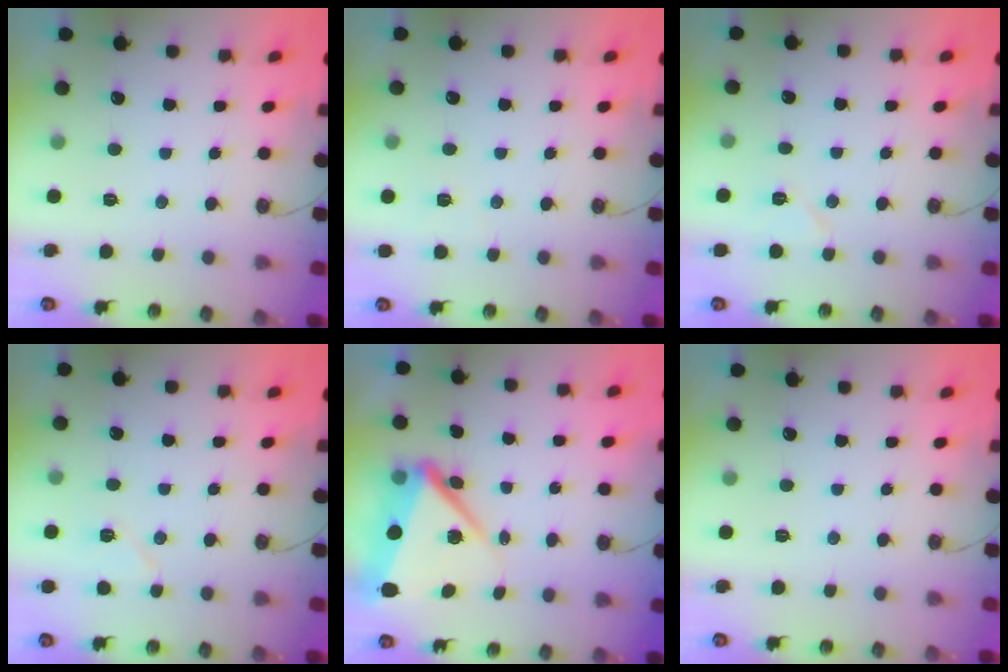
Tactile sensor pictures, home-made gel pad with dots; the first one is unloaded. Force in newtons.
{"total": 2.9, "press": 2.1, "slide": 2.0}
{"total": 6.1, "press": 5.5, "slide": 2.6}
{"total": 5.5, "press": 5.5, "slide": 0.8}
{"total": 9.7, "press": 9.6, "slide": 1.6}
{"total": 0.0}